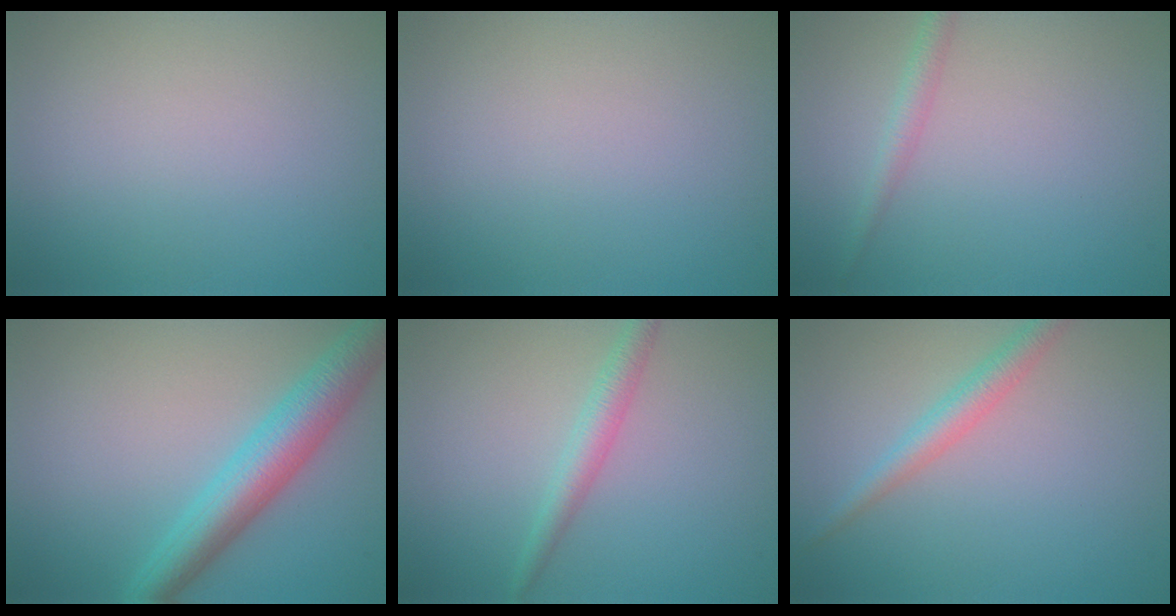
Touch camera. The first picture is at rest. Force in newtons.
{"total": 0.0}
{"total": 1.6, "press": 1.5, "slide": 0.2}
{"total": 5.6, "press": 5.6, "slide": 0.1}
{"total": 2.2, "press": 2.2, "slide": 0.1}
{"total": 2.5, "press": 2.5, "slide": 0.0}